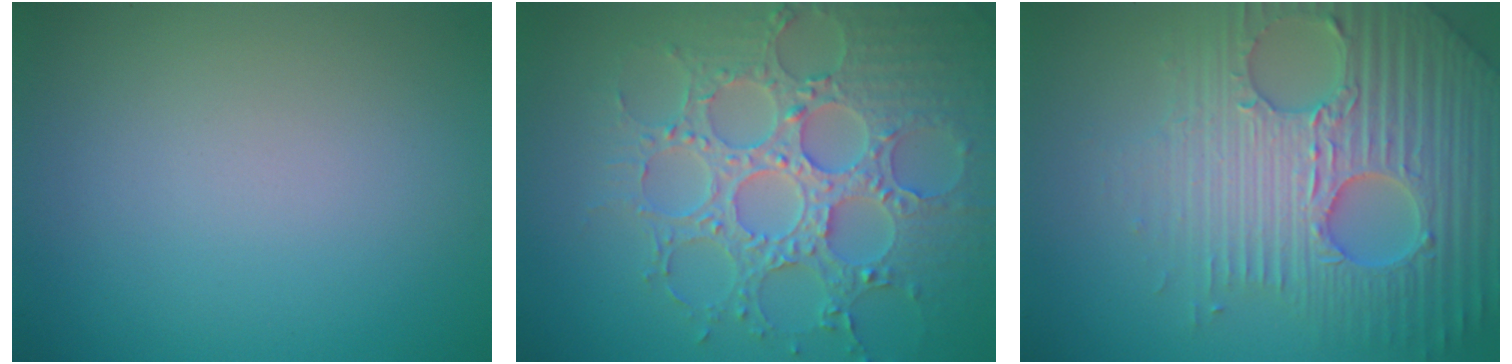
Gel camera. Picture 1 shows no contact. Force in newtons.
{"total": 7.5, "press": 6.0, "slide": 4.4}
{"total": 7.3, "press": 7.0, "slide": 1.8}